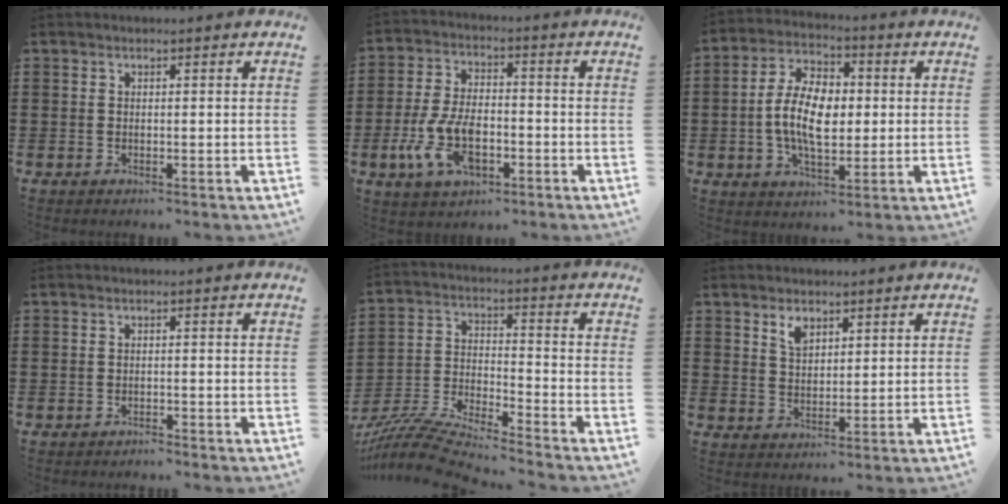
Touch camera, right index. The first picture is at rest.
{"total": 9.5, "force": [-3.3, 4.8, 7.4], "torque": [-0.179, -0.007, -0.065]}
{"total": 9.4, "force": [-0.4, 5.1, 7.9], "torque": [-0.173, 0.006, -0.011]}
{"total": 0.9, "force": [-0.9, 0.1, 0.1], "torque": [-0.004, 0.001, -0.019]}
{"total": 8.6, "force": [-8.1, 0.3, 2.8], "torque": [-0.079, -0.007, -0.167]}
{"total": 3.1, "force": [2.1, 1.7, 1.5], "torque": [-0.027, 0.001, 0.037]}